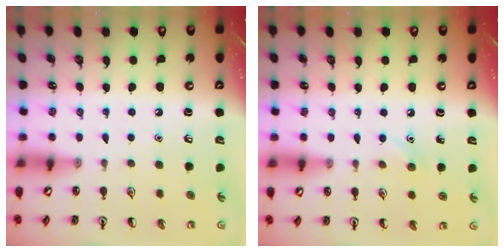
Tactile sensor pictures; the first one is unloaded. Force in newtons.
{"total": 5.2, "press": 5.0, "slide": 1.5}